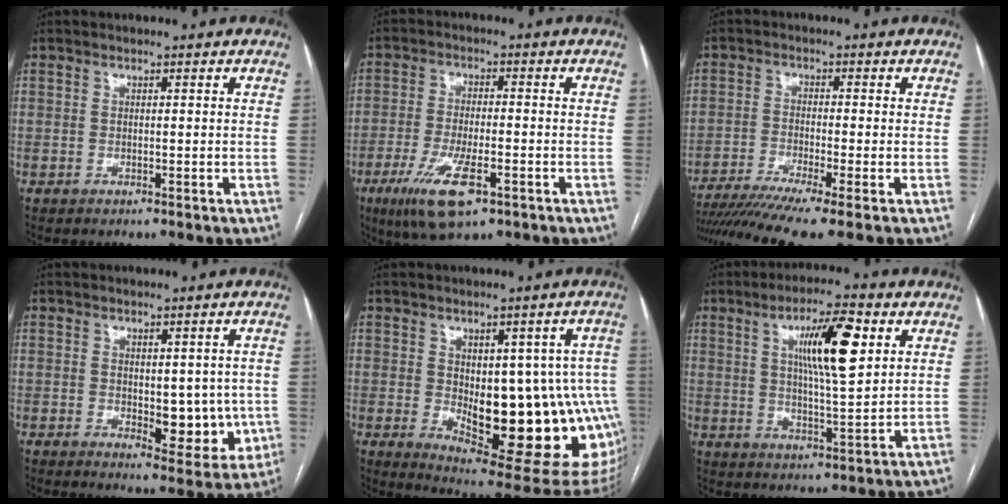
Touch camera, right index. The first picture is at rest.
{"total": 10.0, "force": [-5.0, 2.8, 8.2], "torque": [-0.159, -0.020, -0.084]}
{"total": 11.4, "force": [-8.8, -1.0, 7.1], "torque": [-0.107, -0.023, -0.142]}
{"total": 8.3, "force": [-0.7, 4.2, 7.1], "torque": [-0.071, -0.008, 0.002]}
{"total": 19.2, "force": [-2.6, 7.5, 17.5], "torque": [-0.153, 0.009, -0.006]}
{"total": 11.5, "force": [4.1, 1.8, 10.6], "torque": [-0.179, 0.005, 0.066]}